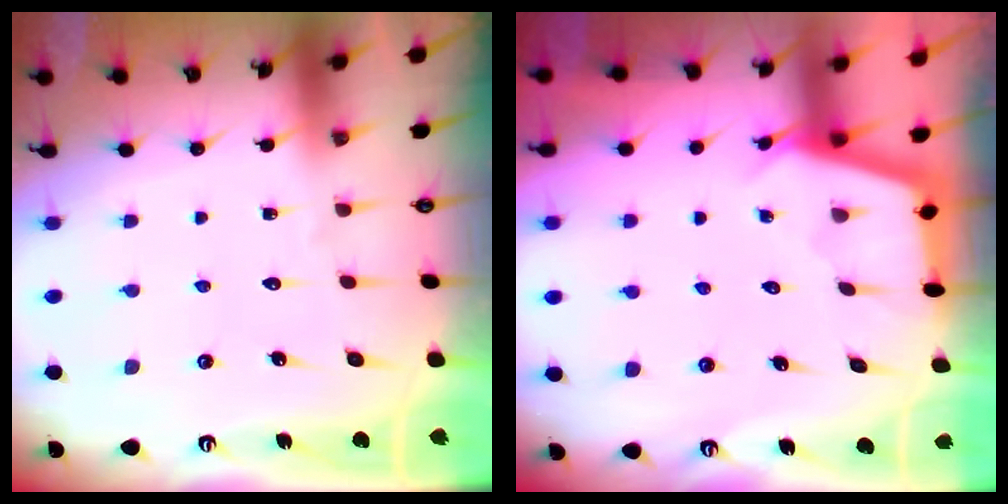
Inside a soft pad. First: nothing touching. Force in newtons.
{"total": 2.9, "press": 2.9, "slide": 0.3}